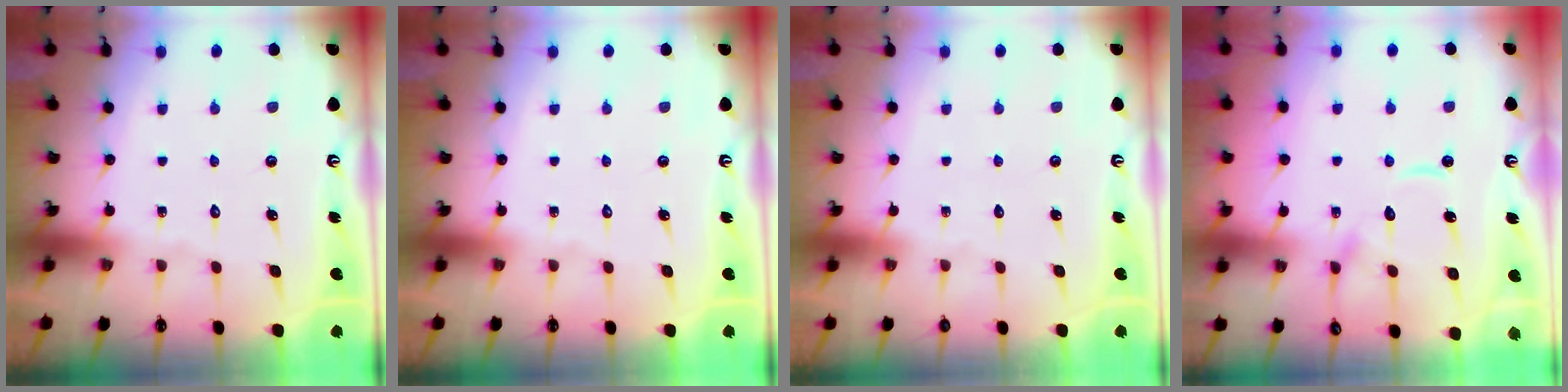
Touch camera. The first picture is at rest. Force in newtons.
{"total": 0.0}
{"total": 0.0}
{"total": 11.9, "press": 11.8, "slide": 1.1}